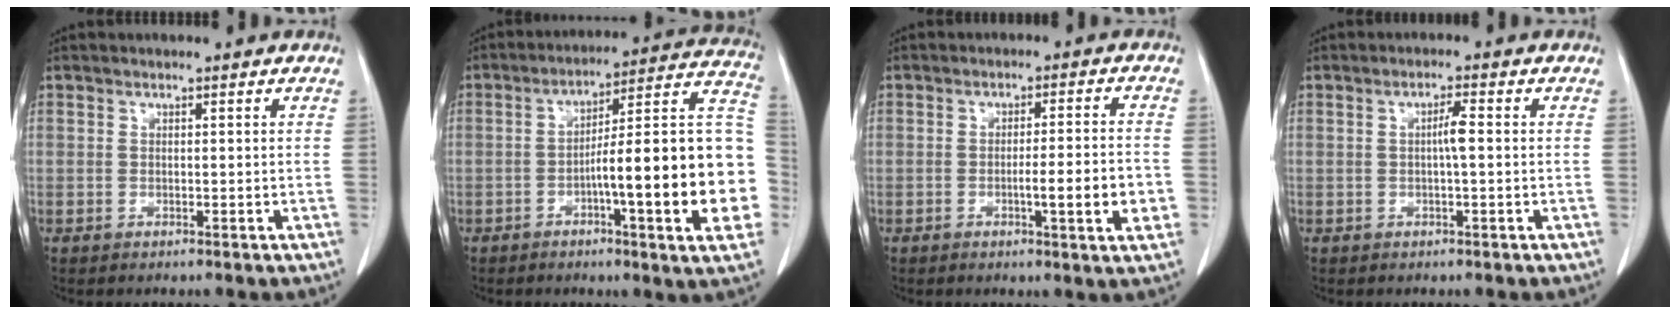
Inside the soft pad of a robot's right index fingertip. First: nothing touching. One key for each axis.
{"total": 21.8, "fx": -4.3, "fy": 2.2, "fz": 21.2, "tx": -0.208, "ty": 0.031, "tz": -0.055}
{"total": 7.3, "fx": -2.0, "fy": 0.2, "fz": 7.0, "tx": -0.095, "ty": -0.004, "tz": -0.027}
{"total": 2.4, "fx": 0.0, "fy": 0.0, "fz": 2.4, "tx": -0.043, "ty": 0.002, "tz": 0.000}